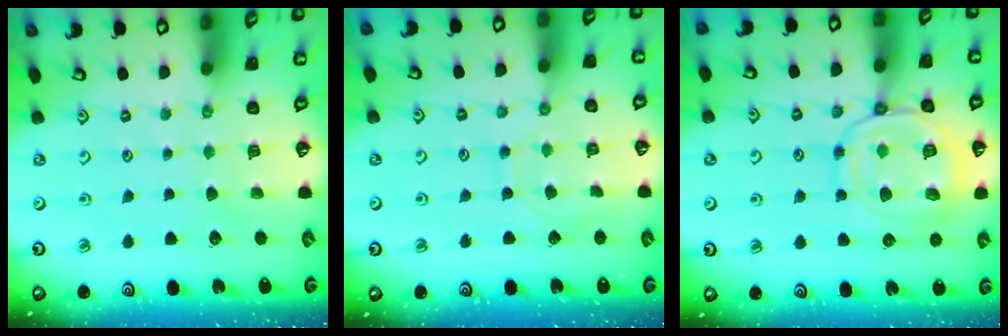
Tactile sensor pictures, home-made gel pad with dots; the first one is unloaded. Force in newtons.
{"total": 6.6, "press": 6.5, "slide": 0.7}
{"total": 14.2, "press": 14.2, "slide": 1.3}